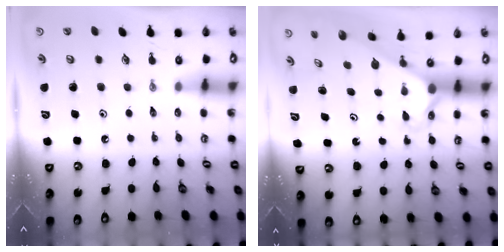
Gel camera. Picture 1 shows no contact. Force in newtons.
{"total": 2.2, "press": 2.2, "slide": 0.1}